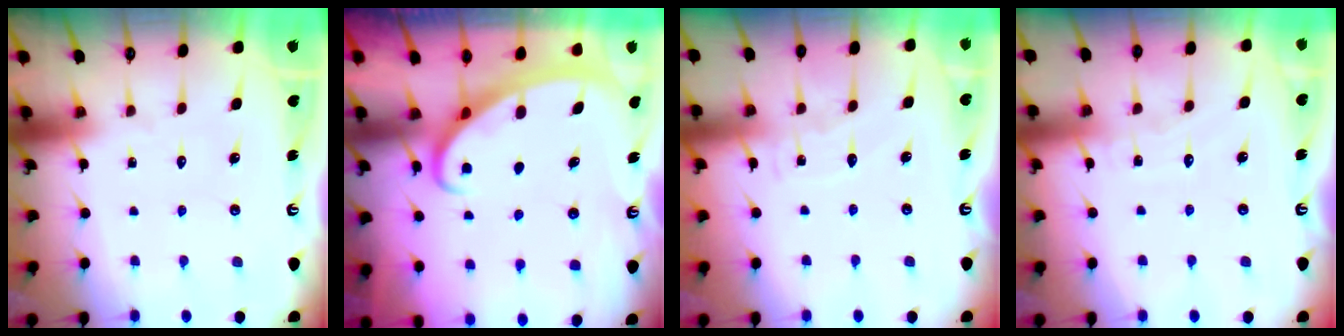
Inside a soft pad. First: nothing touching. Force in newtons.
{"total": 2.6, "press": 2.5, "slide": 0.4}
{"total": 3.5, "press": 3.5, "slide": 0.5}
{"total": 5.5, "press": 5.4, "slide": 0.6}